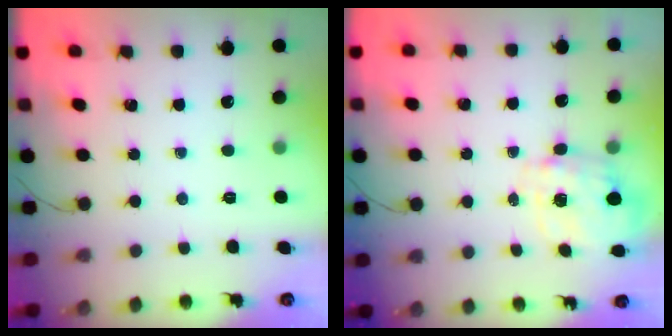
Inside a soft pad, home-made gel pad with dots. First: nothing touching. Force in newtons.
{"total": 2.5, "press": 2.3, "slide": 1.0}